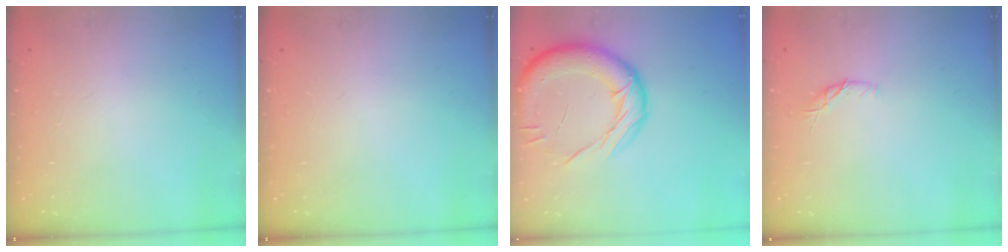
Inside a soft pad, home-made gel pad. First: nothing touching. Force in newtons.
{"total": 0.0}
{"total": 17.3, "press": 17.2, "slide": 1.6}
{"total": 6.7, "press": 6.7, "slide": 0.6}